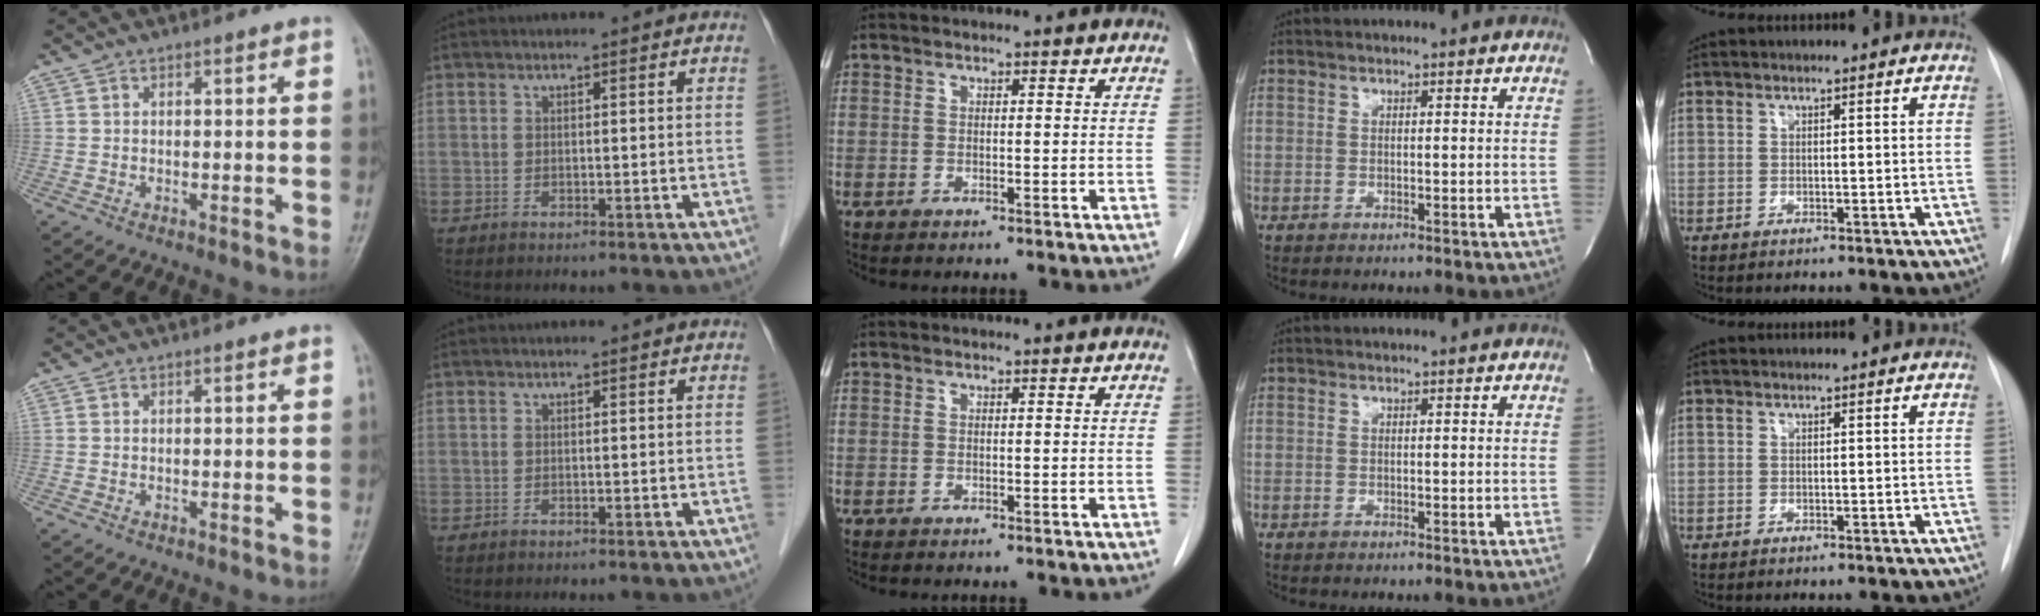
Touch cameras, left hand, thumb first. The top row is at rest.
{}